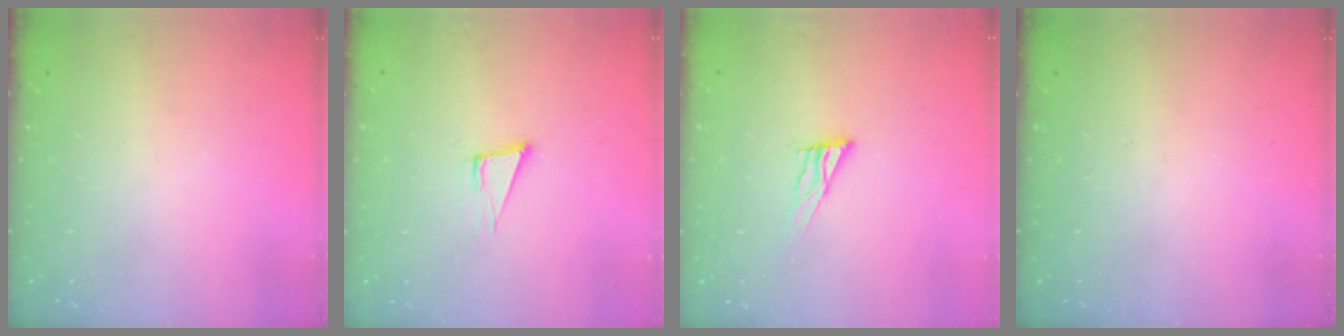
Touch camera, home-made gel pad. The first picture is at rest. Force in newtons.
{"total": 3.8, "press": 1.9, "slide": 3.3}
{"total": 7.5, "press": 7.5, "slide": 0.3}
{"total": 0.0}